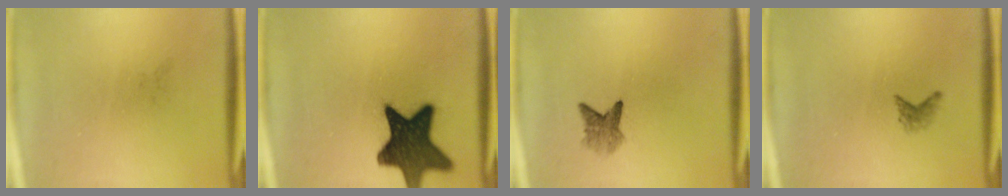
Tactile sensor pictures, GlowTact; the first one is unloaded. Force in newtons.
{"total": 14.9}
{"total": 2.6}
{"total": 1.1}